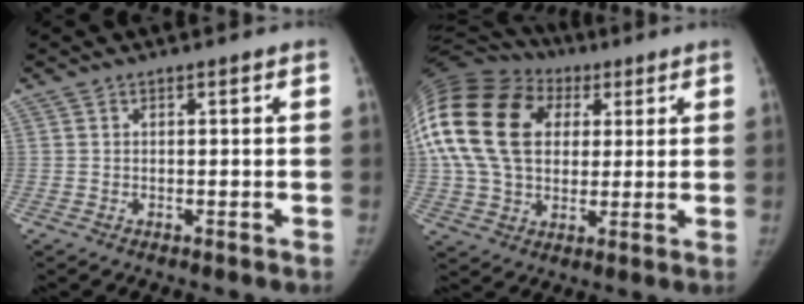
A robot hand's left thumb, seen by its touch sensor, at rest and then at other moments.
{"total": 27.8, "force": [6.4, 19.9, 18.4], "torque": [-0.411, 0.054, 0.122]}